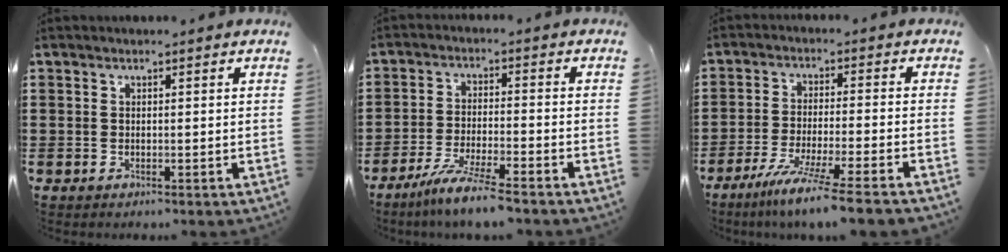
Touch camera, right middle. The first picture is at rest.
{"total": 6.4, "force": [-5.5, -0.3, 3.3], "torque": [-0.069, -0.016, -0.103]}
{"total": 7.5, "force": [-6.1, -0.8, 4.2], "torque": [-0.076, -0.016, -0.115]}